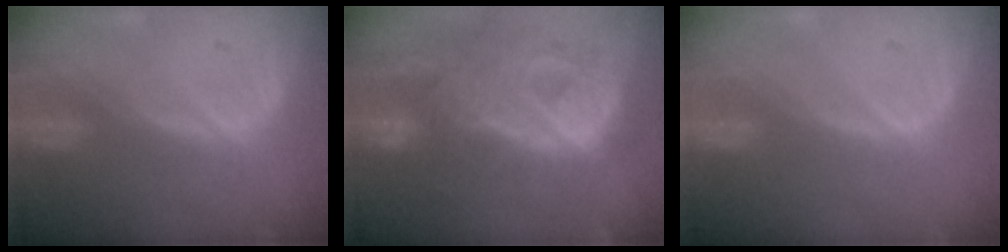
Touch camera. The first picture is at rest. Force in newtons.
{"total": 12.8, "press": 10.9, "slide": 6.8}
{"total": 0.0}